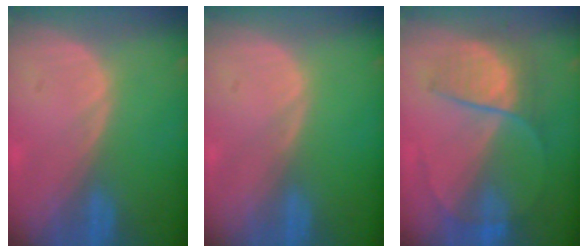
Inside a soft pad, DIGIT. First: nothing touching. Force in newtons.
{"total": 0.0}
{"total": 6.6, "press": 6.5, "slide": 1.5}